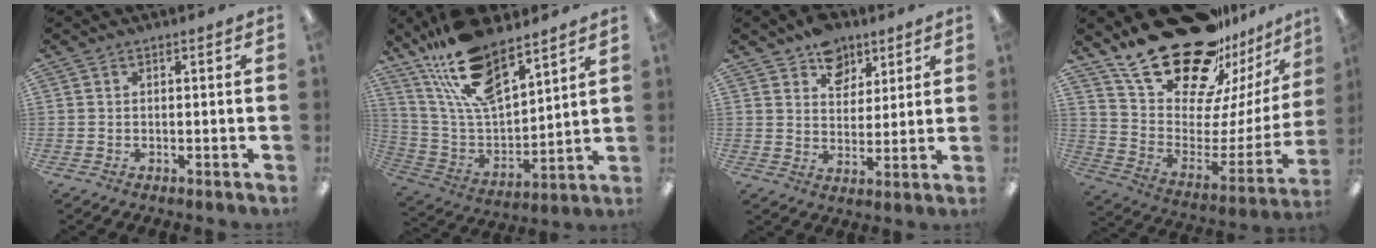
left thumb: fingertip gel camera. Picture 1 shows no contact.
{"total": 18.8, "force": [13.9, 6.8, 10.6], "torque": [-0.218, -0.072, 0.250]}
{"total": 8.9, "force": [6.1, 6.0, 2.4], "torque": [-0.027, -0.033, 0.112]}
{"total": 27.2, "force": [20.5, 12.1, 13.1], "torque": [-0.215, -0.138, 0.385]}